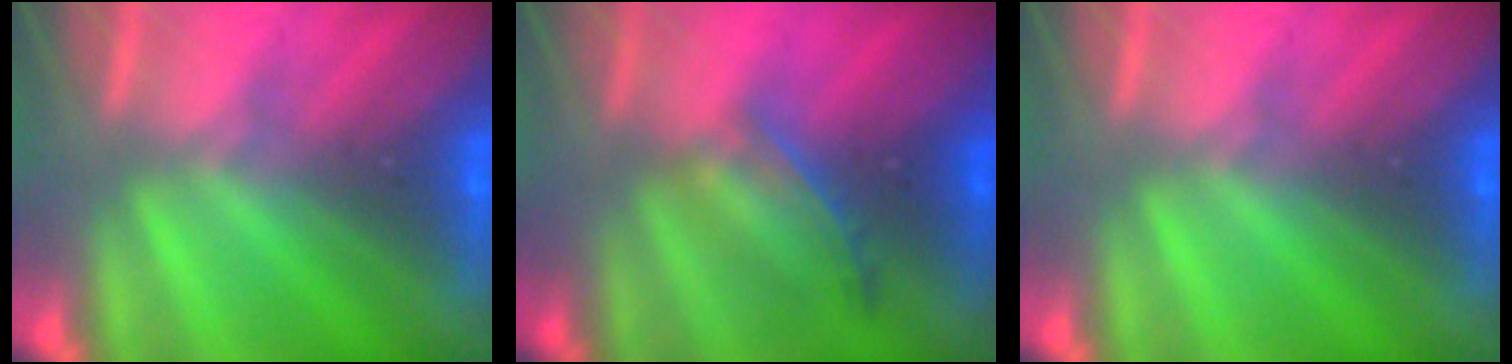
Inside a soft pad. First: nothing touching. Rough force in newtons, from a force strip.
{"total": 3.6}
{"total": 0.0}